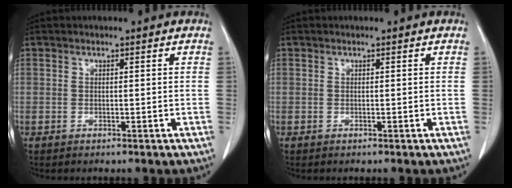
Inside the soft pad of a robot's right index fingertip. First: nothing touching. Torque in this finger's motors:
{"motor_torque": [-0.02, 0.02, 0.00, 0.00]}